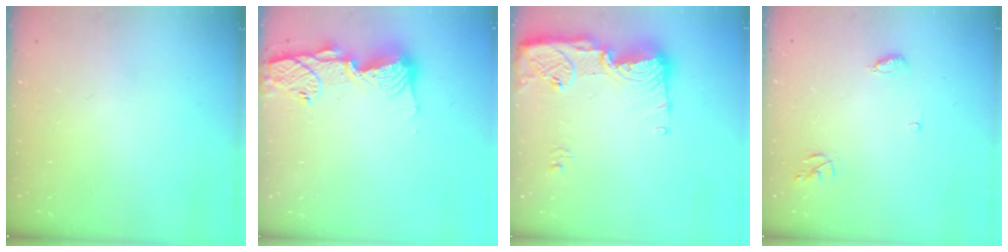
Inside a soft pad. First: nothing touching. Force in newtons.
{"total": 14.3, "press": 14.2, "slide": 1.3}
{"total": 15.8, "press": 15.7, "slide": 1.4}
{"total": 5.1, "press": 5.1, "slide": 0.4}